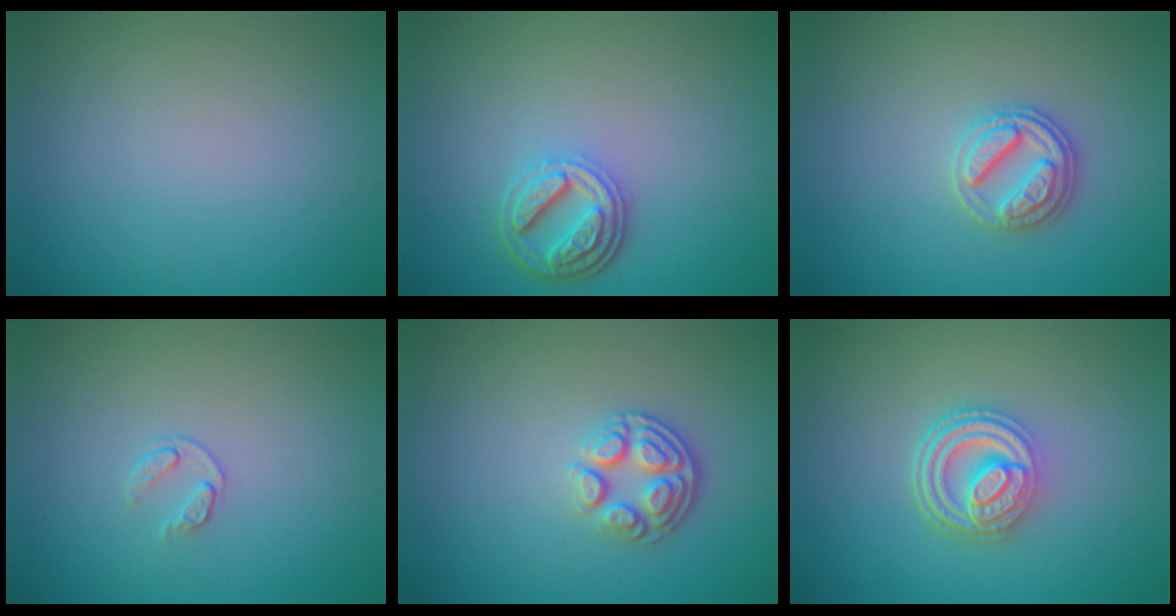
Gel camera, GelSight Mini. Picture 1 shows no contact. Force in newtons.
{"total": 4.1, "press": 3.2, "slide": 2.5}
{"total": 2.8, "press": 2.8, "slide": 0.5}
{"total": 0.9, "press": 0.5, "slide": 0.8}
{"total": 3.6, "press": 2.6, "slide": 2.4}
{"total": 4.8, "press": 3.6, "slide": 3.2}